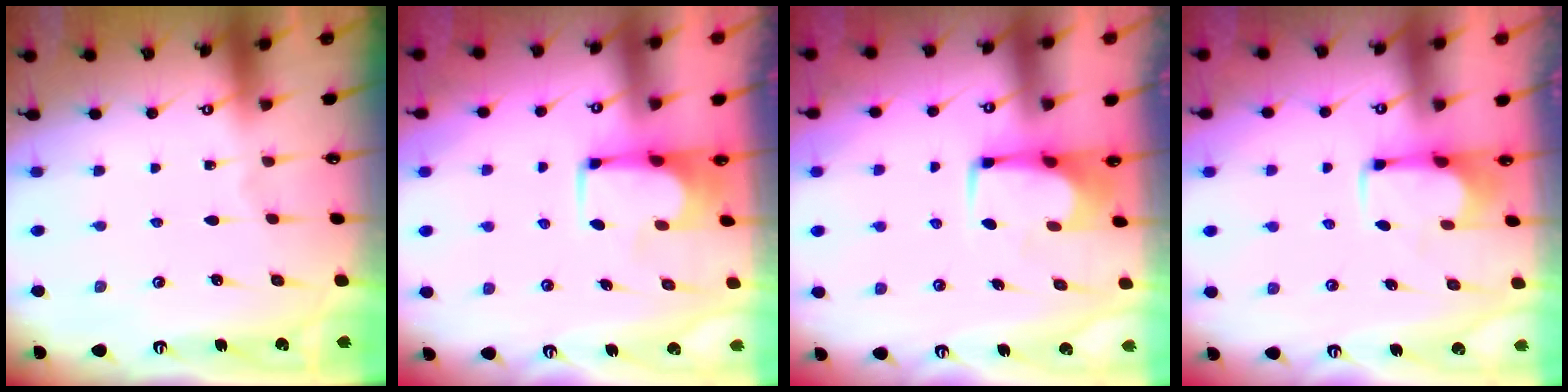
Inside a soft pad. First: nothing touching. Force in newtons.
{"total": 1.5, "press": 1.5, "slide": 0.1}
{"total": 0.8, "press": 0.7, "slide": 0.4}
{"total": 2.3, "press": 2.2, "slide": 0.9}